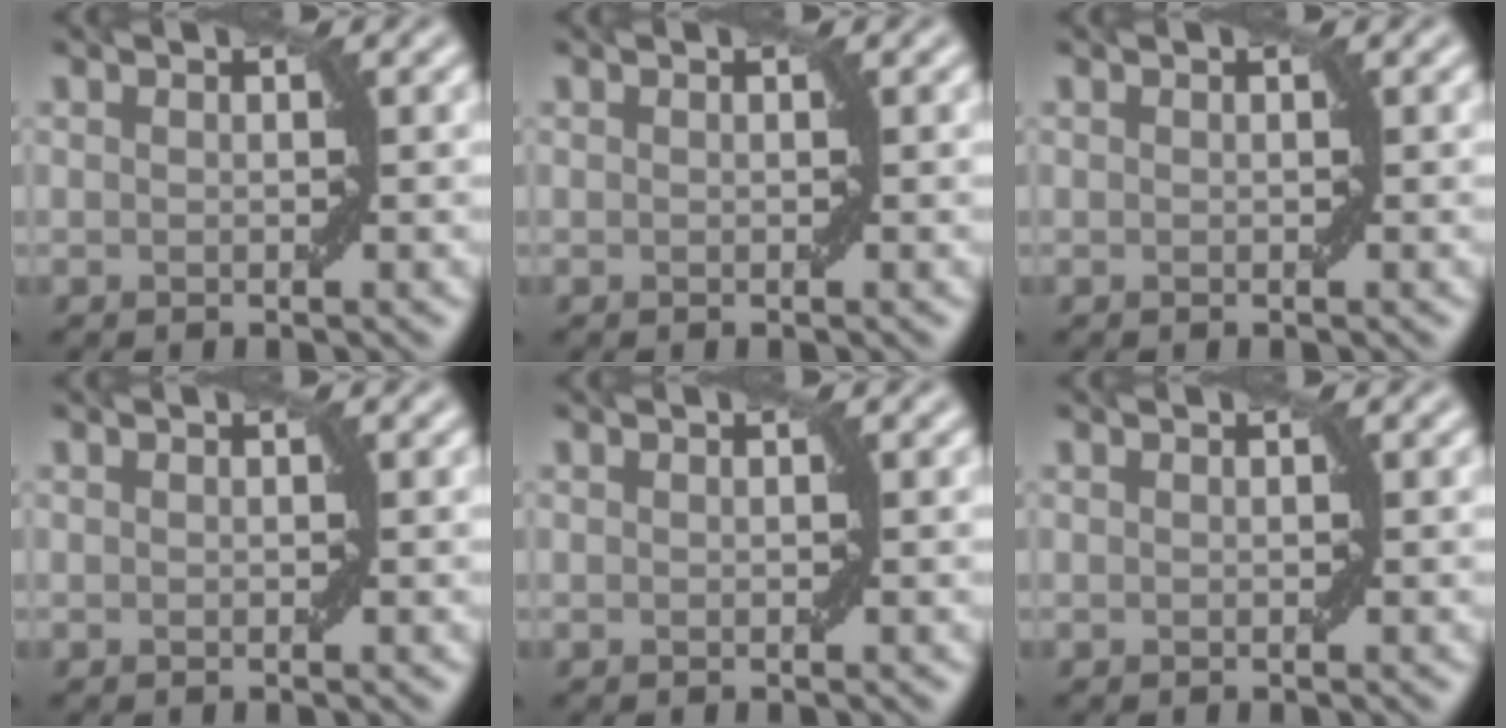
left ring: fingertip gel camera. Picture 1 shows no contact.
{"total": 0.0}
{"total": 0.0}
{"total": 0.0}
{"total": 0.0}
{"total": 0.0}